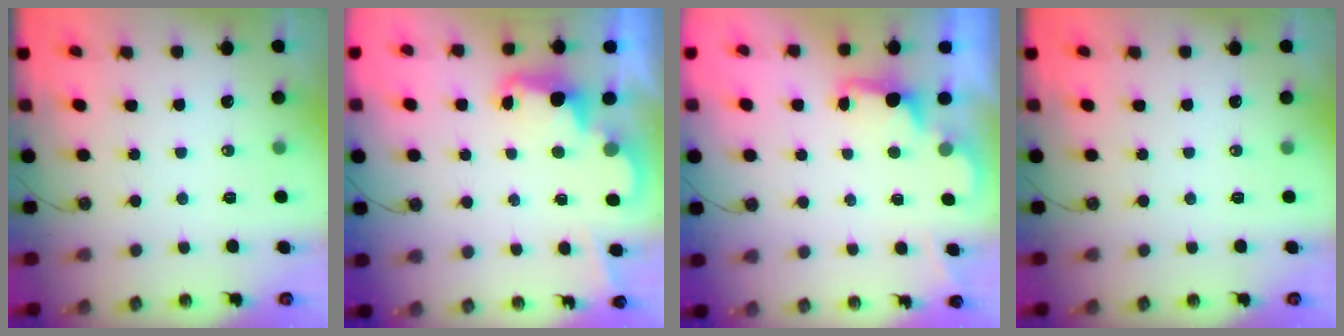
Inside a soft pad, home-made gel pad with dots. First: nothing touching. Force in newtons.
{"total": 2.4, "press": 2.3, "slide": 0.6}
{"total": 2.3, "press": 2.2, "slide": 0.7}
{"total": 0.0}